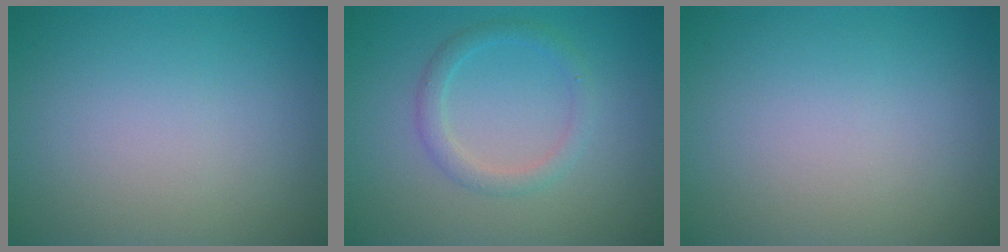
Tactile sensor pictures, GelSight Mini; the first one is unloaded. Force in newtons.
{"total": 2.0, "press": 2.0, "slide": 0.1}
{"total": 0.0}